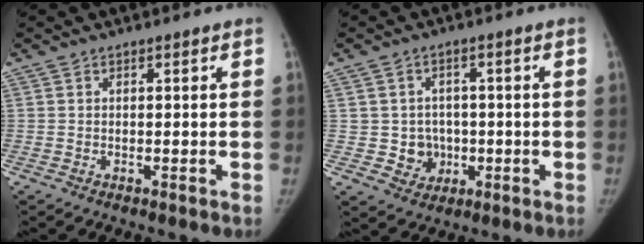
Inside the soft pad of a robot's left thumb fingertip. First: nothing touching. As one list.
[{"total": 5.7, "force": [-0.5, 5.4, 1.5], "torque": [0.008, 0.011, 0.001]}]